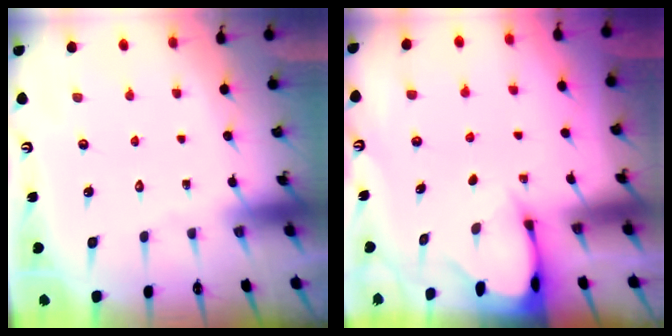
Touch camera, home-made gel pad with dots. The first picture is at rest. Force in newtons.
{"total": 2.4, "press": 2.4, "slide": 0.1}